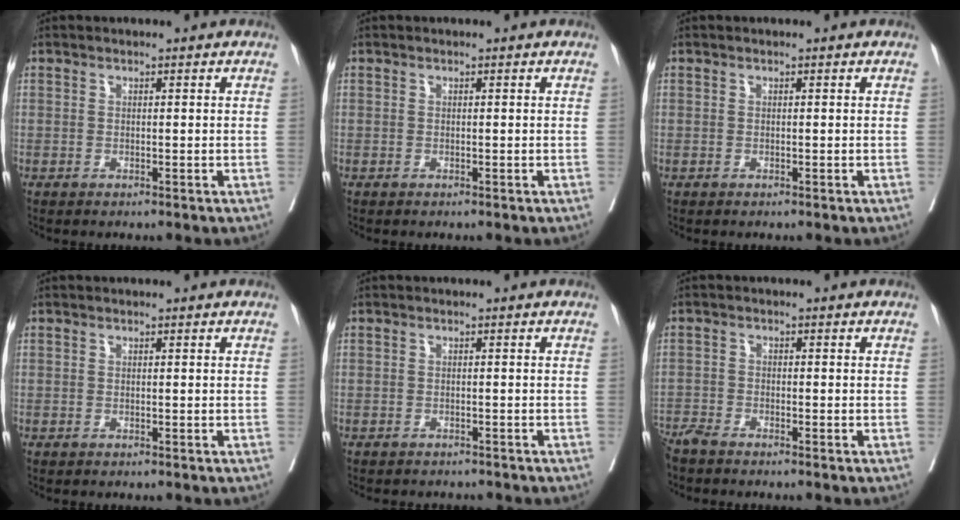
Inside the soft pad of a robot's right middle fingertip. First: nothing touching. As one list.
[{"total": 0.0}, {"total": 0.0}, {"total": 0.0}, {"total": 4.3, "force": [-4.0, 1.3, 0.7], "torque": [-0.011, -0.005, -0.049]}, {"total": 3.1, "force": [-2.9, 0.1, 1.1], "torque": [-0.017, -0.009, -0.057]}]